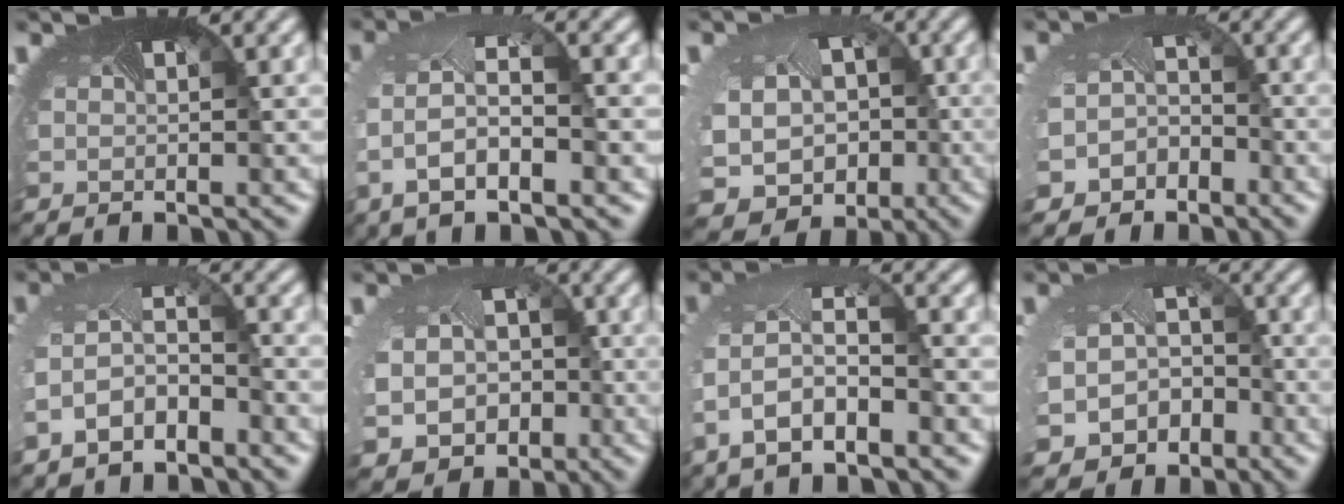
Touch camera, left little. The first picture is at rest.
{"total": 5.5, "force": [-0.7, 2.4, 4.9], "torque": [-0.115, -0.004, -0.019]}
{"total": 10.6, "force": [-2.2, 8.8, 5.5], "torque": [-0.111, -0.042, -0.030]}
{"total": 3.9, "force": [-2.7, 2.7, 0.6], "torque": [-0.016, -0.023, -0.039]}
{"total": 3.9, "force": [-2.4, 2.0, 2.3], "torque": [-0.069, -0.006, -0.054]}
{"total": 8.4, "force": [-2.0, 7.0, 4.3], "torque": [-0.085, -0.046, -0.019]}
{"total": 5.9, "force": [-1.8, 2.9, 4.8], "torque": [-0.114, -0.004, -0.037]}
{"total": 7.0, "force": [-3.1, 5.6, 2.8], "torque": [-0.057, -0.040, -0.036]}